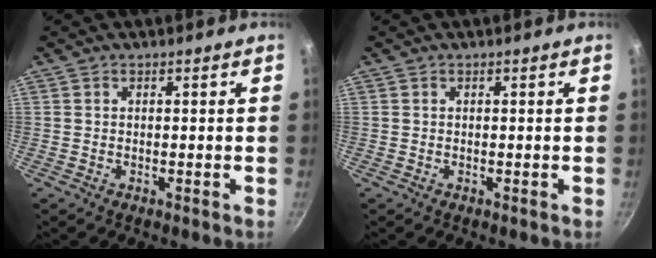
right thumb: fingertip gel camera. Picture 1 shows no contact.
{"total": 0.0}